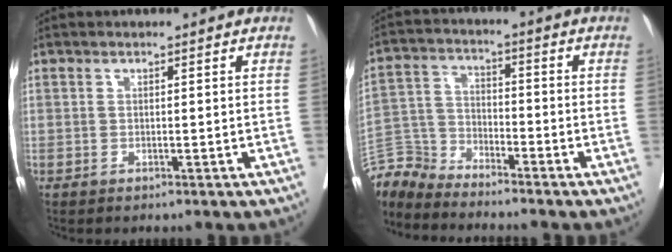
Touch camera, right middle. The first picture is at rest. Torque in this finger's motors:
{"motor_torque": [1.00, -1.14, 0.34, 0.01]}